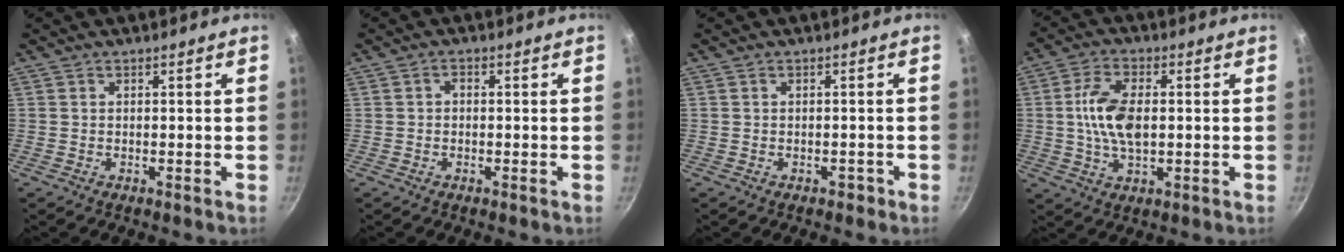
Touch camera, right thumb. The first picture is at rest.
{"total": 1.2, "force": [-0.2, 0.9, 0.7], "torque": [-0.013, 0.008, -0.003]}
{"total": 1.1, "force": [-0.7, 0.7, 0.4], "torque": [0.004, 0.015, -0.001]}
{"total": 9.8, "force": [0.4, 5.3, 8.3], "torque": [-0.156, 0.011, 0.005]}